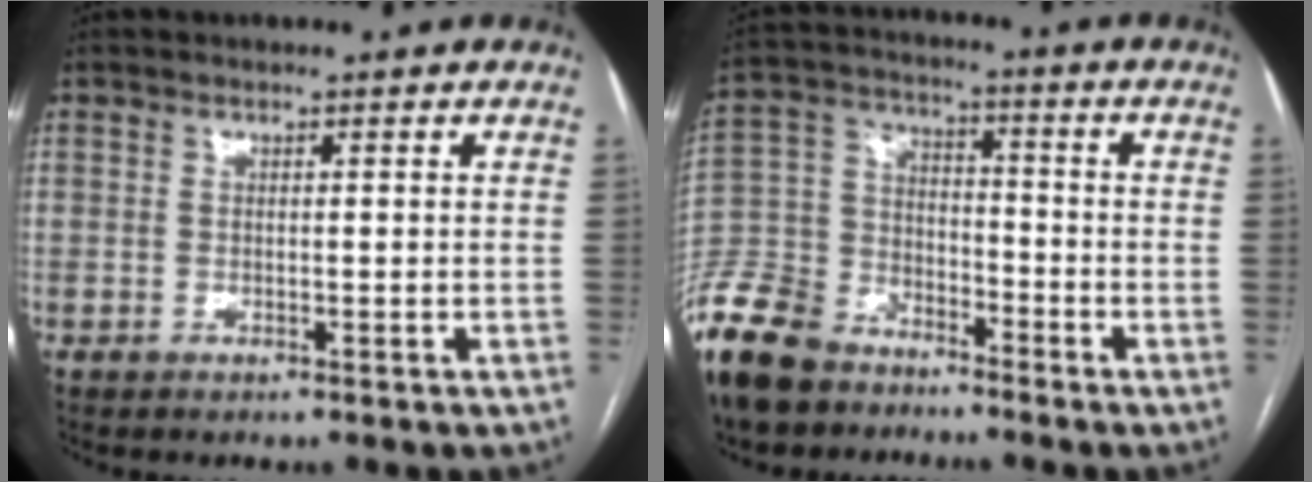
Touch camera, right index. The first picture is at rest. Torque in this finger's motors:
{"motor_torque": [0.72, -0.78, -0.08, -0.21]}